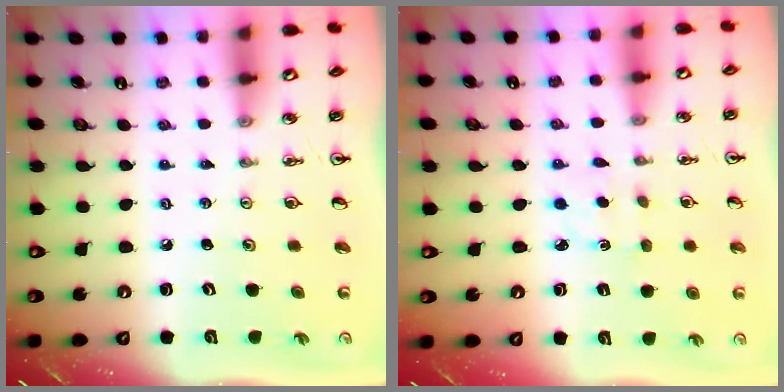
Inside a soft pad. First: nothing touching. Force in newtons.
{"total": 1.7, "press": 1.7, "slide": 0.5}